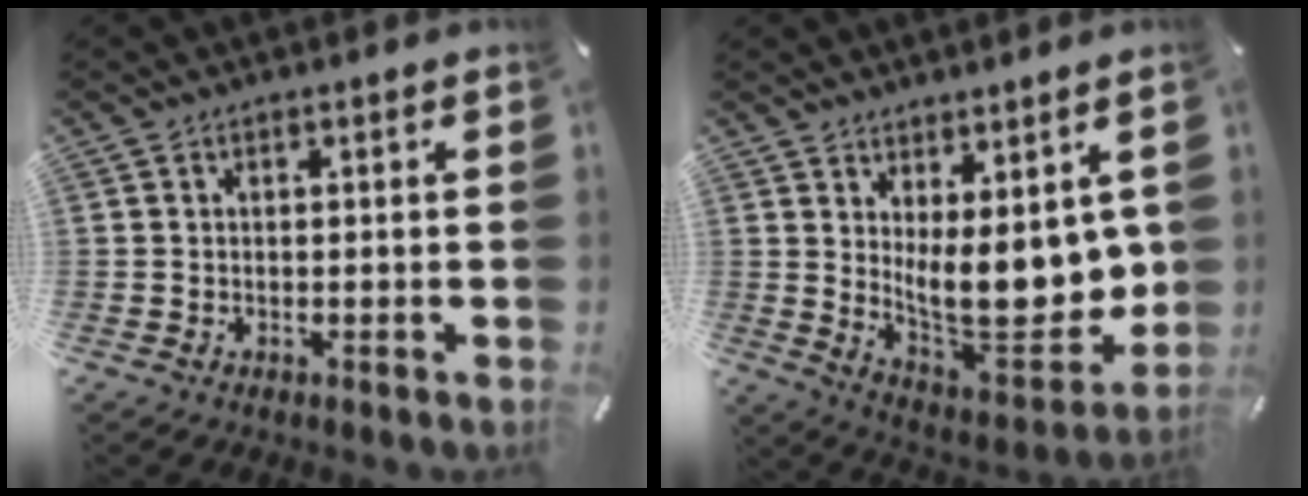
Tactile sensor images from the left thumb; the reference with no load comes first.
{"total": 14.7, "force": [3.3, 6.9, 12.5], "torque": [-0.190, -0.055, 0.070]}